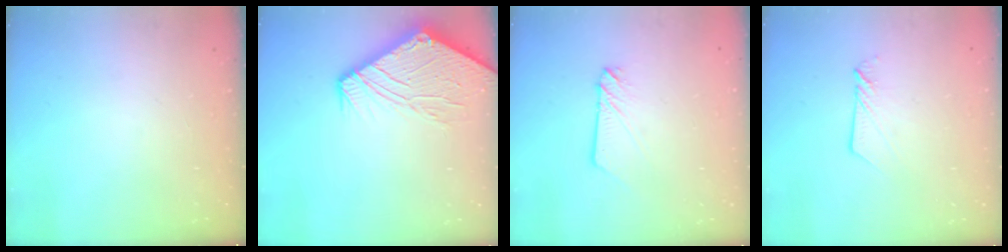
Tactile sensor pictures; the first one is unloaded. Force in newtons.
{"total": 13.5, "press": 13.4, "slide": 1.8}
{"total": 3.0, "press": 3.0, "slide": 0.2}
{"total": 4.5, "press": 4.5, "slide": 0.3}